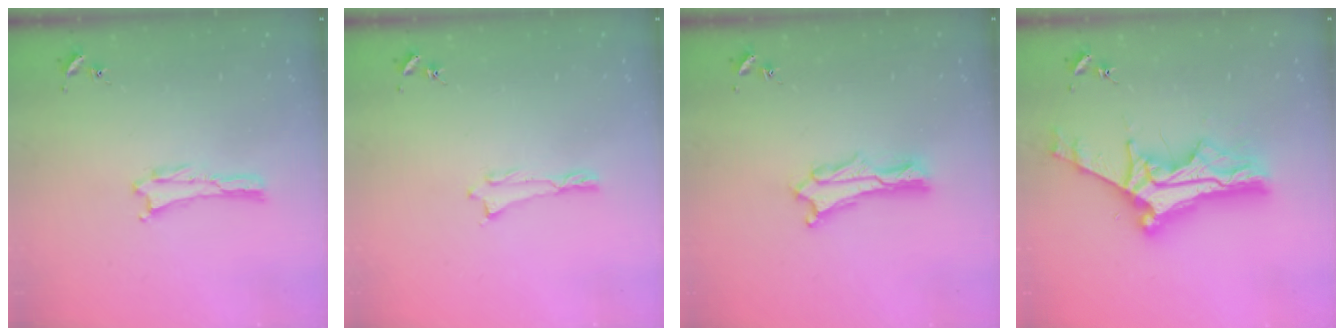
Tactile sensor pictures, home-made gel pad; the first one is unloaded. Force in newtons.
{"total": 0.0}
{"total": 1.9, "press": 1.9, "slide": 0.2}
{"total": 12.3, "press": 12.3, "slide": 1.1}